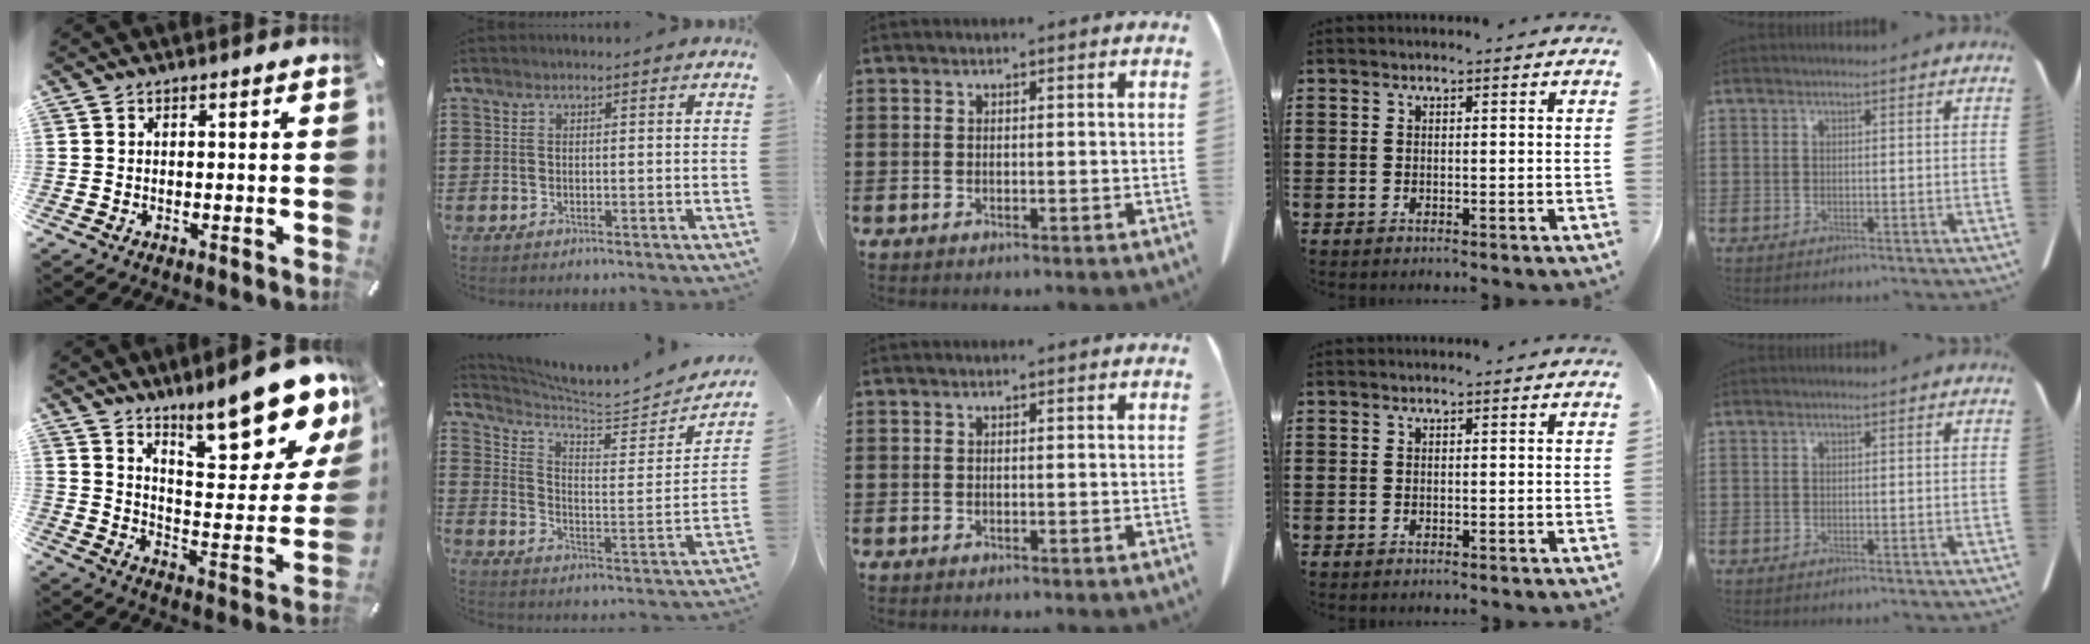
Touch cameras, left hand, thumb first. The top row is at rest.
{"thumb": {"total": 20.6, "force": [15.0, 6.7, 12.4], "torque": [-0.163, -0.118, 0.250]}, "index": {"total": 5.1, "force": [4.7, 0.3, 1.9], "torque": [-0.056, -0.048, 0.073]}}